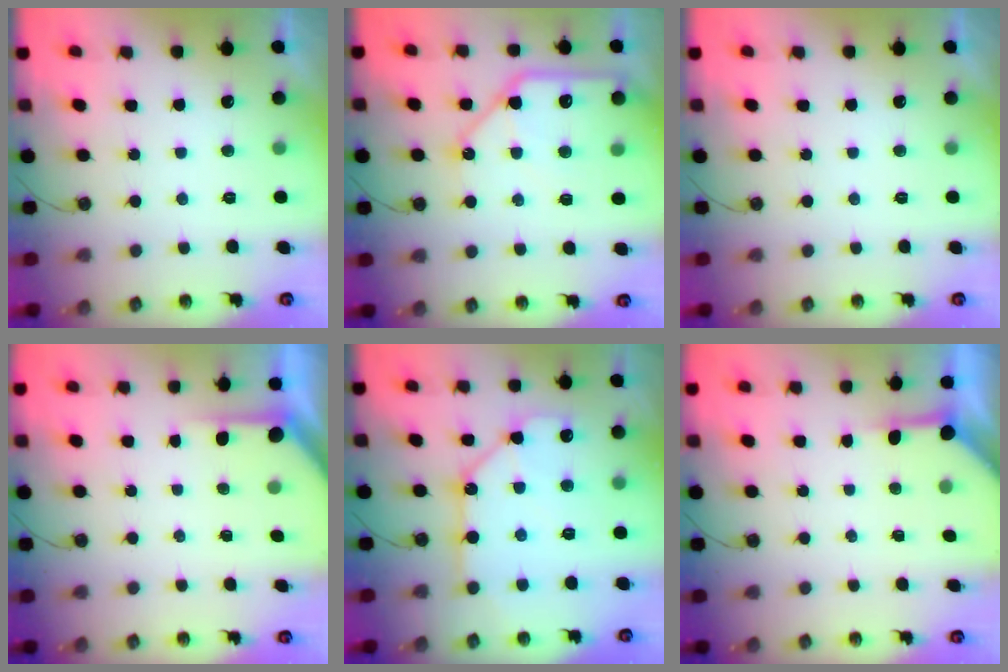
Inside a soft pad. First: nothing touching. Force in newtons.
{"total": 13.1, "press": 13.1, "slide": 0.8}
{"total": 0.0}
{"total": 2.8, "press": 2.8, "slide": 0.2}
{"total": 11.7, "press": 11.6, "slide": 1.1}
{"total": 3.8, "press": 3.8, "slide": 0.5}